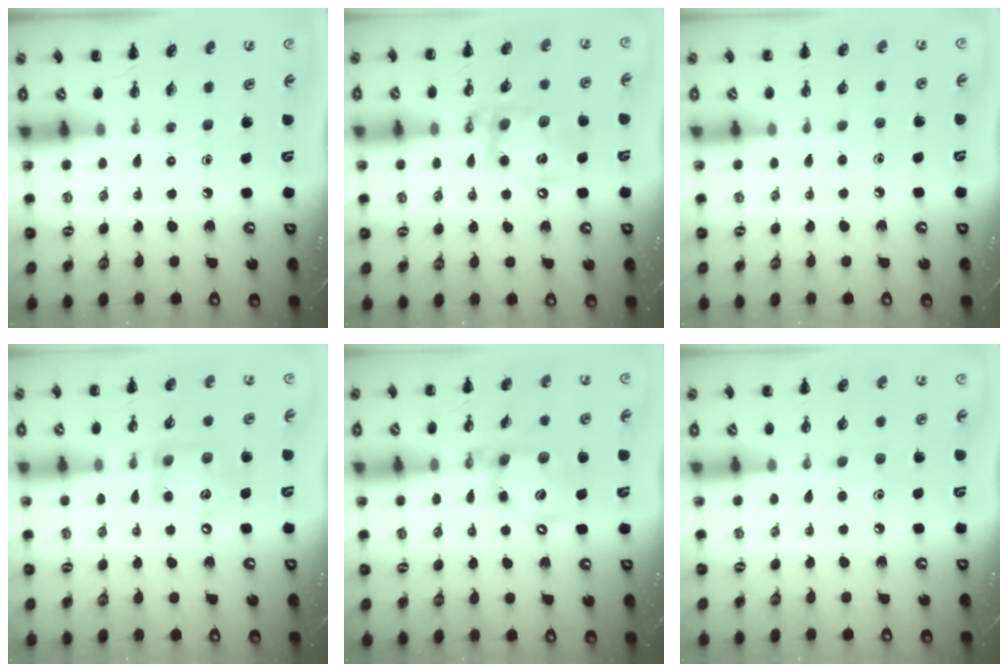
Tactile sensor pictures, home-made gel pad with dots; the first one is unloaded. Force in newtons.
{"total": 15.4, "press": 15.1, "slide": 2.9}
{"total": 3.2, "press": 3.1, "slide": 0.9}
{"total": 11.5, "press": 11.4, "slide": 1.8}
{"total": 13.4, "press": 13.1, "slide": 2.7}
{"total": 4.6, "press": 4.4, "slide": 1.4}